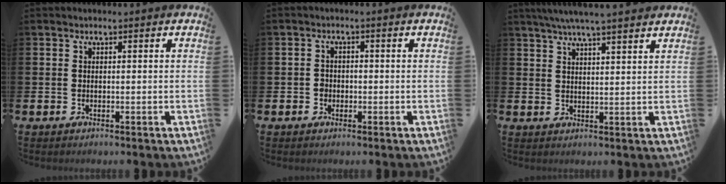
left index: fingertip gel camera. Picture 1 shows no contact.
{"total": 1.4, "force": [-0.5, 1.3, 0.4], "torque": [0.001, 0.000, -0.015]}
{"total": 5.3, "force": [4.9, -0.1, 2.0], "torque": [-0.051, -0.011, 0.089]}